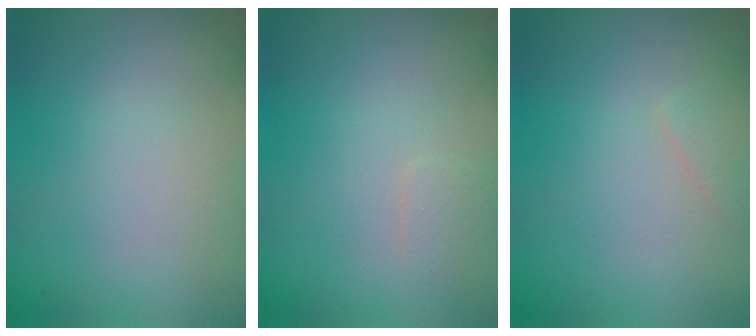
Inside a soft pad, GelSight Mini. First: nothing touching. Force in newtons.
{"total": 0.7, "press": 0.7, "slide": 0.1}
{"total": 1.1, "press": 1.1, "slide": 0.1}